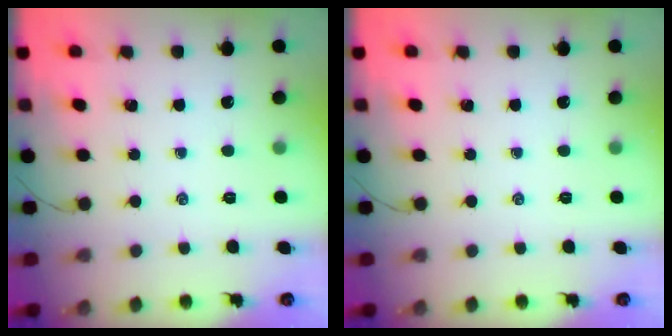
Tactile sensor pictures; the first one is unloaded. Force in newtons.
{"total": 0.0}